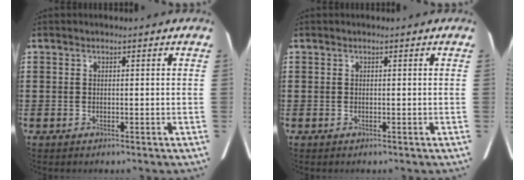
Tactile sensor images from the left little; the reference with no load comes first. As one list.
[{"total": 0.0}]